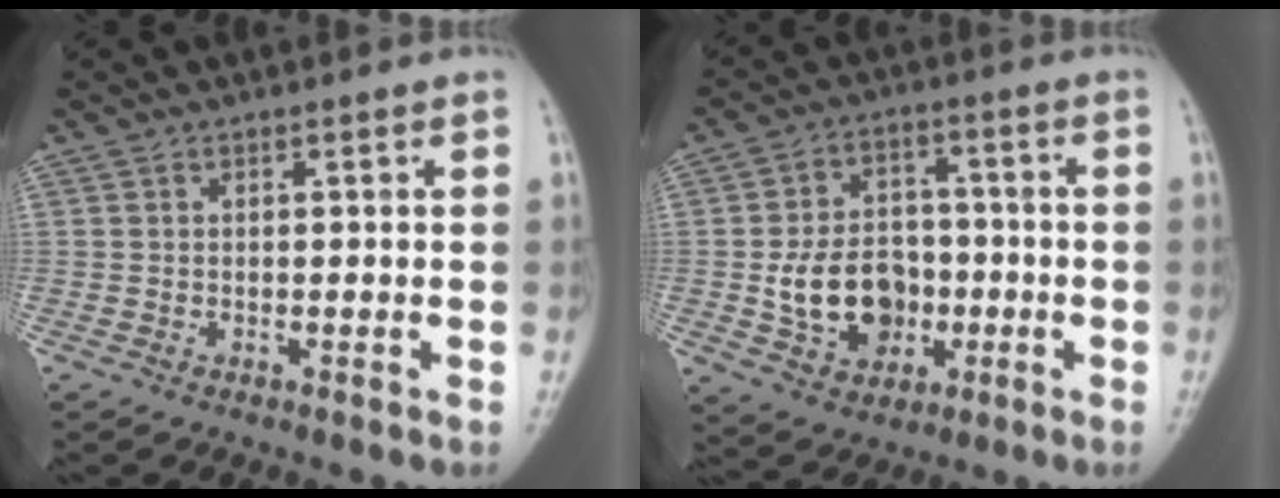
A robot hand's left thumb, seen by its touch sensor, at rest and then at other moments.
{"total": 12.6, "force": [-2.4, 9.7, 7.7], "torque": [-0.094, 0.019, -0.036]}